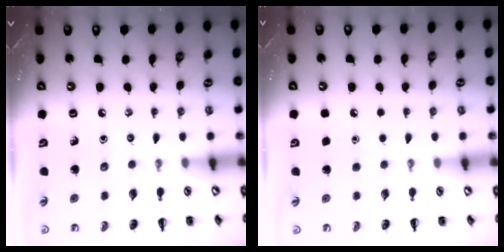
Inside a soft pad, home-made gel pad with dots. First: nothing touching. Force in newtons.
{"total": 1.7, "press": 1.7, "slide": 0.1}